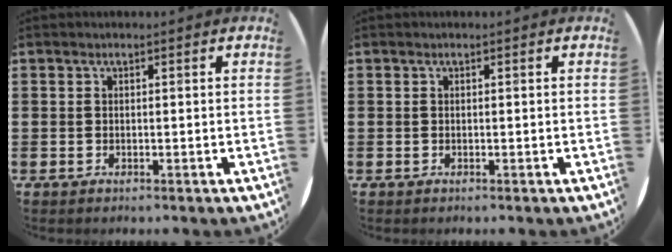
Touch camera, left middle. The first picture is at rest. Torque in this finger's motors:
{"motor_torque": [0.26, -0.24, 0.03, 0.02]}